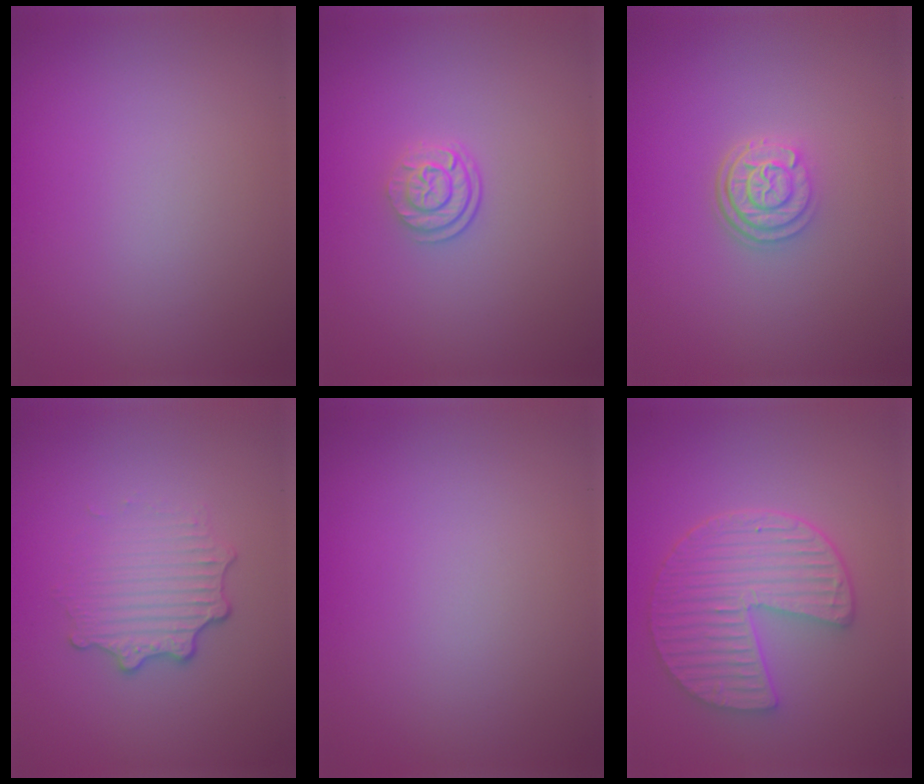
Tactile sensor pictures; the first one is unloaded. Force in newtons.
{"total": 2.4, "press": 1.8, "slide": 1.7}
{"total": 3.1, "press": 2.5, "slide": 1.8}
{"total": 3.5, "press": 2.5, "slide": 2.4}
{"total": 0.0}
{"total": 5.9, "press": 4.7, "slide": 3.5}